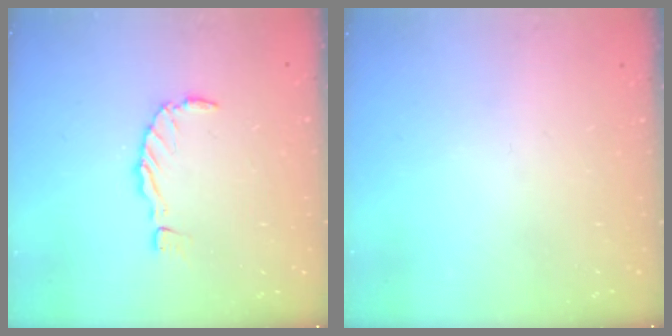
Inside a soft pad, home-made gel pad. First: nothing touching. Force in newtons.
{"total": 0.0}